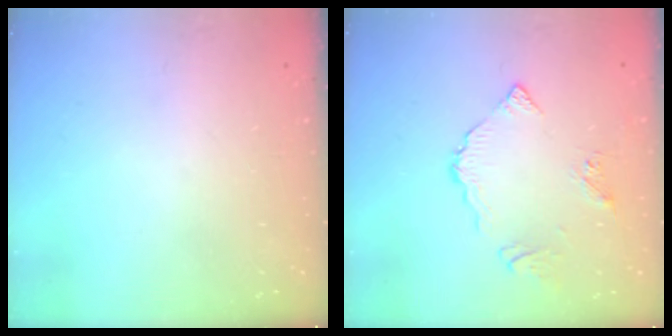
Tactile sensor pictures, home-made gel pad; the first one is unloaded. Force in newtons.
{"total": 6.1, "press": 6.1, "slide": 0.3}